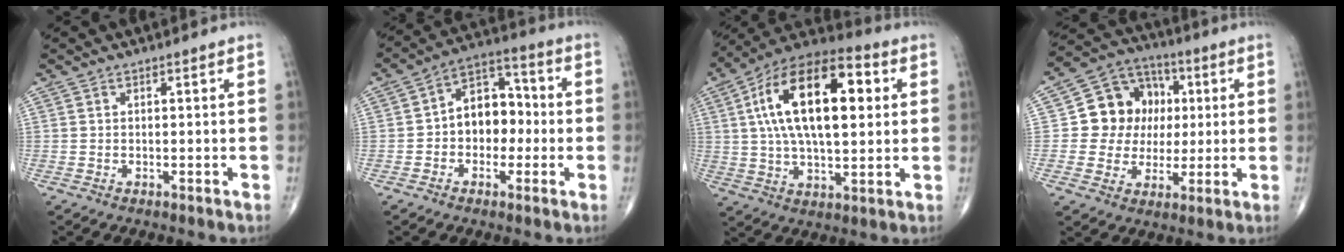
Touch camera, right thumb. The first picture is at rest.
{"total": 10.9, "force": [-0.6, 7.9, 7.5], "torque": [-0.077, 0.039, -0.024]}
{"total": 22.8, "force": [4.9, 10.8, 19.5], "torque": [-0.325, 0.015, 0.071]}
{"total": 13.4, "force": [1.6, 11.9, 5.8], "torque": [-0.041, 0.015, 0.028]}